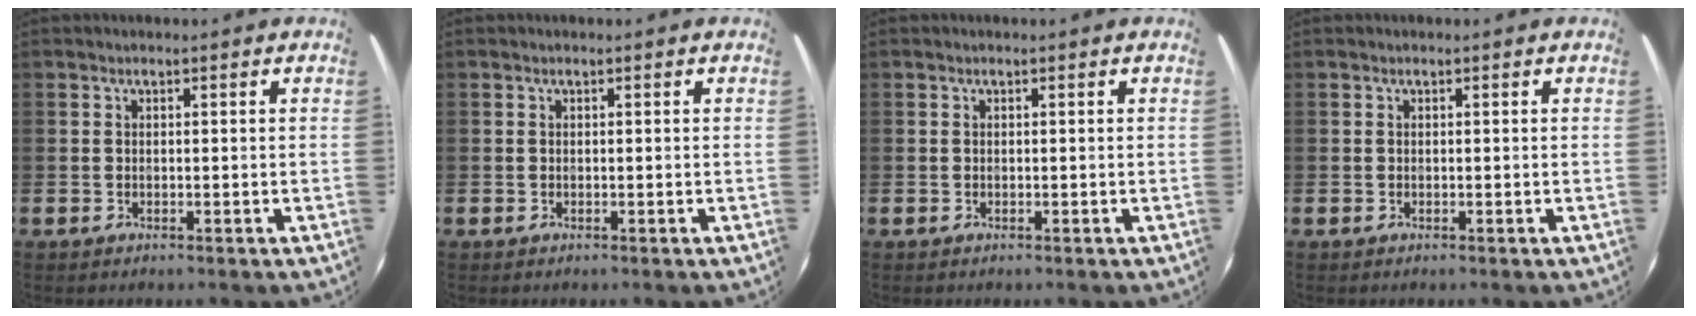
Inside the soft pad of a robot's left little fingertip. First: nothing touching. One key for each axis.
{"total": 0.0}
{"total": 0.0}
{"total": 0.0}